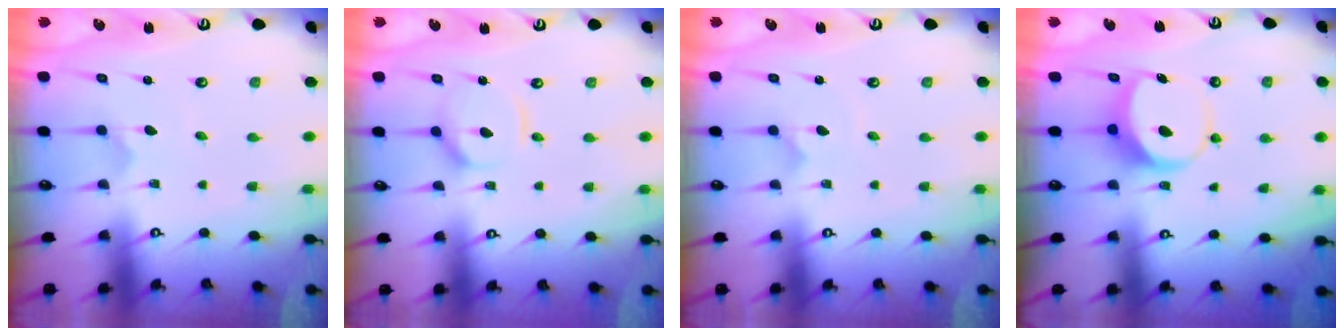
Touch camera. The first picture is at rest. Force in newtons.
{"total": 6.4, "press": 6.3, "slide": 0.6}
{"total": 0.8, "press": 0.8, "slide": 0.1}
{"total": 7.0, "press": 7.0, "slide": 0.9}